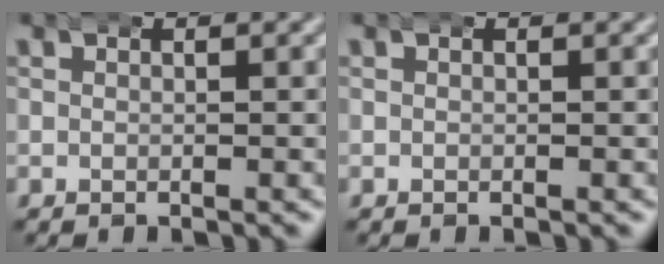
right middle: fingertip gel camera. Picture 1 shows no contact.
{"total": 0.0}